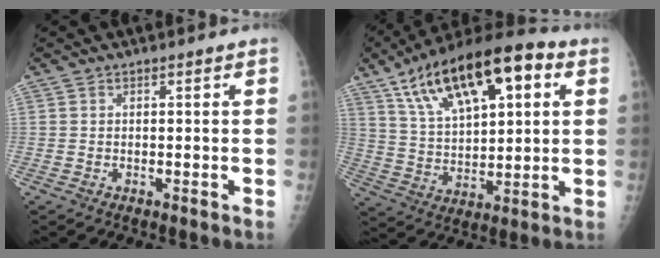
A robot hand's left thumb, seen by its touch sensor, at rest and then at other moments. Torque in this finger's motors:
{"motor_torque": [1.01, 1.03, 1.50, -1.27, 0.22]}